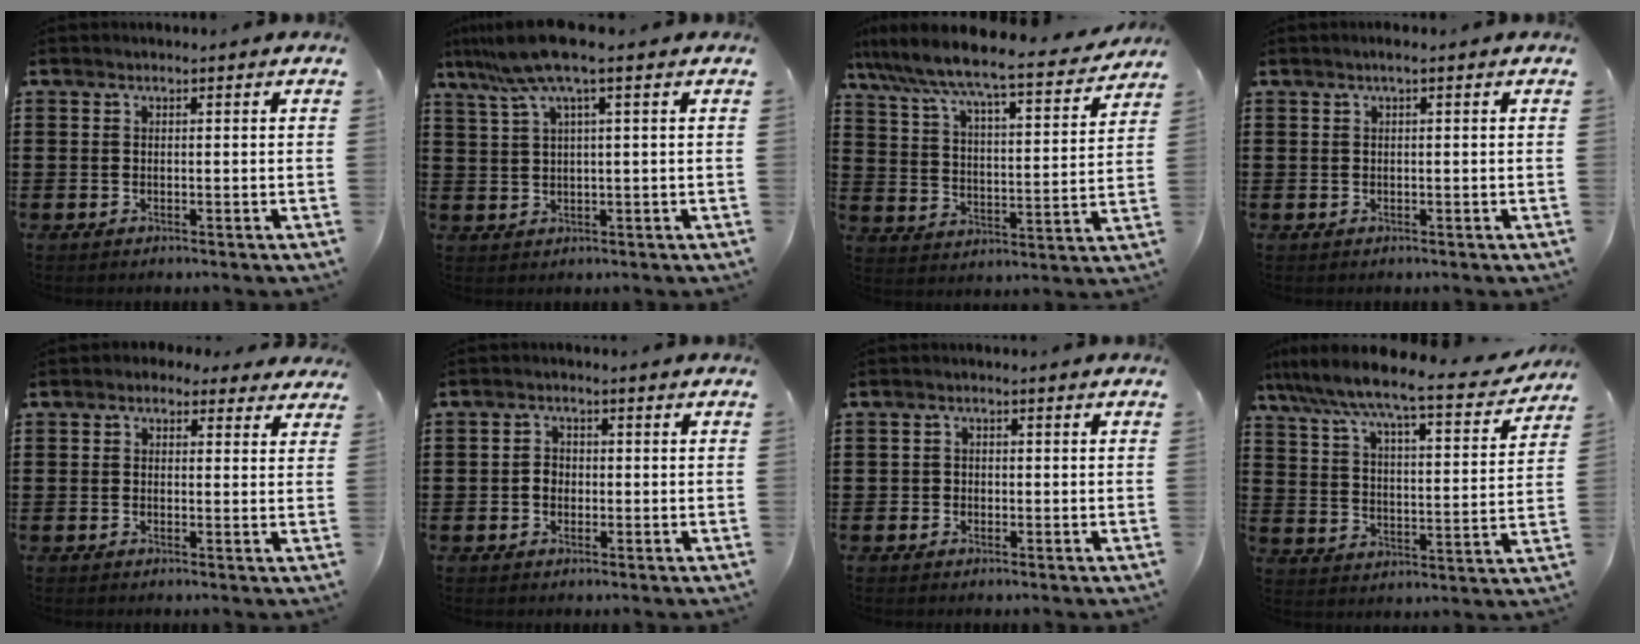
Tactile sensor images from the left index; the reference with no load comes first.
{"total": 6.7, "force": [3.4, -0.2, 5.8], "torque": [-0.134, -0.011, 0.057]}
{"total": 6.7, "force": [6.3, -0.1, 2.5], "torque": [-0.079, -0.048, 0.098]}
{"total": 0.8, "force": [0.2, 0.0, 0.7], "torque": [-0.011, -0.002, 0.004]}
{"total": 1.9, "force": [1.2, 1.4, 0.4], "torque": [-0.008, 0.007, 0.019]}
{"total": 2.0, "force": [-0.4, 1.7, 1.0], "torque": [-0.024, 0.006, -0.010]}
{"total": 1.1, "force": [-0.4, 1.1, 0.1], "torque": [-0.007, 0.005, -0.010]}
{"total": 7.1, "force": [6.5, -0.2, 3.0], "torque": [-0.090, -0.046, 0.102]}